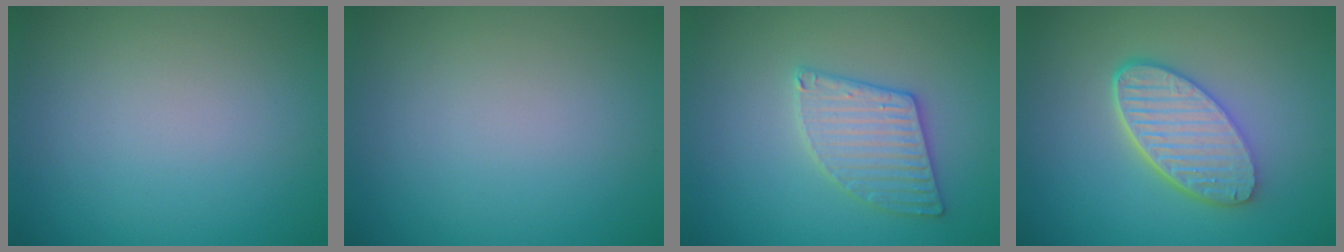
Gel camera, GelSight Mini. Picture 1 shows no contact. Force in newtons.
{"total": 0.0}
{"total": 3.2, "press": 3.2, "slide": 0.1}
{"total": 5.8, "press": 4.5, "slide": 3.6}